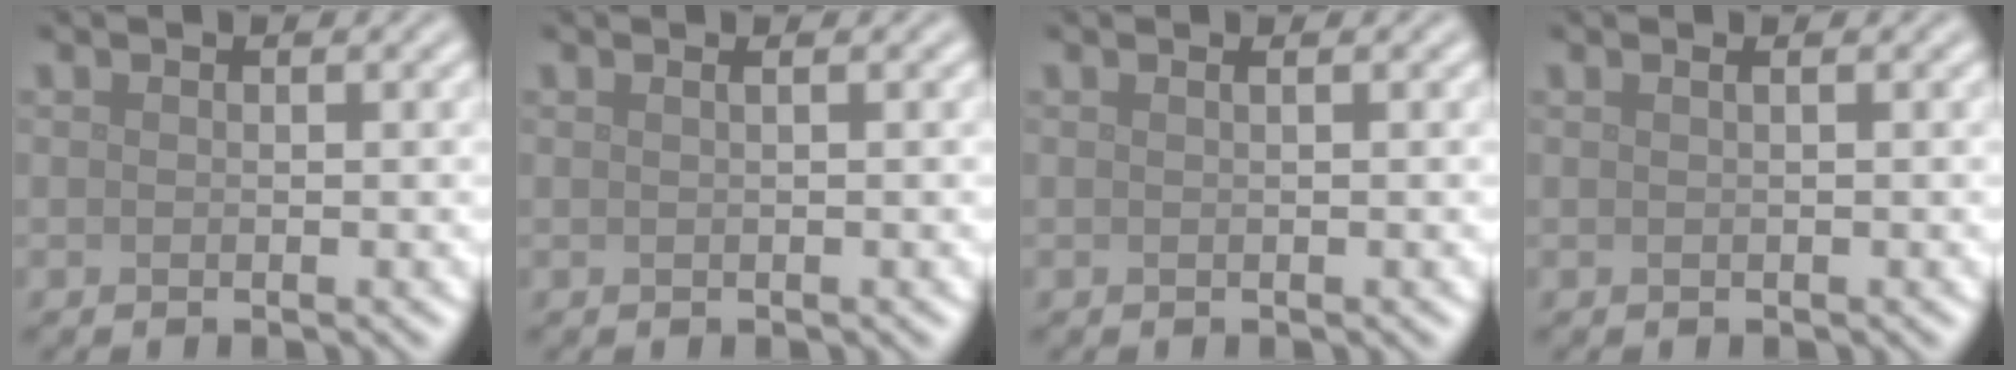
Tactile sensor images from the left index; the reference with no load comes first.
{"total": 1.1, "force": [0.4, 0.5, 0.9], "torque": [-0.004, -0.001, -0.004]}
{"total": 0.8, "force": [0.2, 0.3, 0.6], "torque": [-0.006, 0.001, -0.004]}
{"total": 1.1, "force": [0.4, 0.6, 0.9], "torque": [-0.005, -0.002, -0.005]}